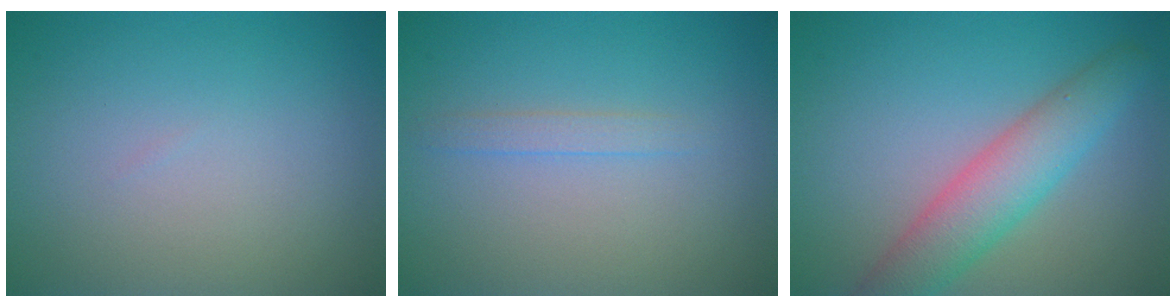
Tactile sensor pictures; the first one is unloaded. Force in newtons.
{"total": 1.1, "press": 1.1, "slide": 0.0}
{"total": 5.3, "press": 5.3, "slide": 0.2}